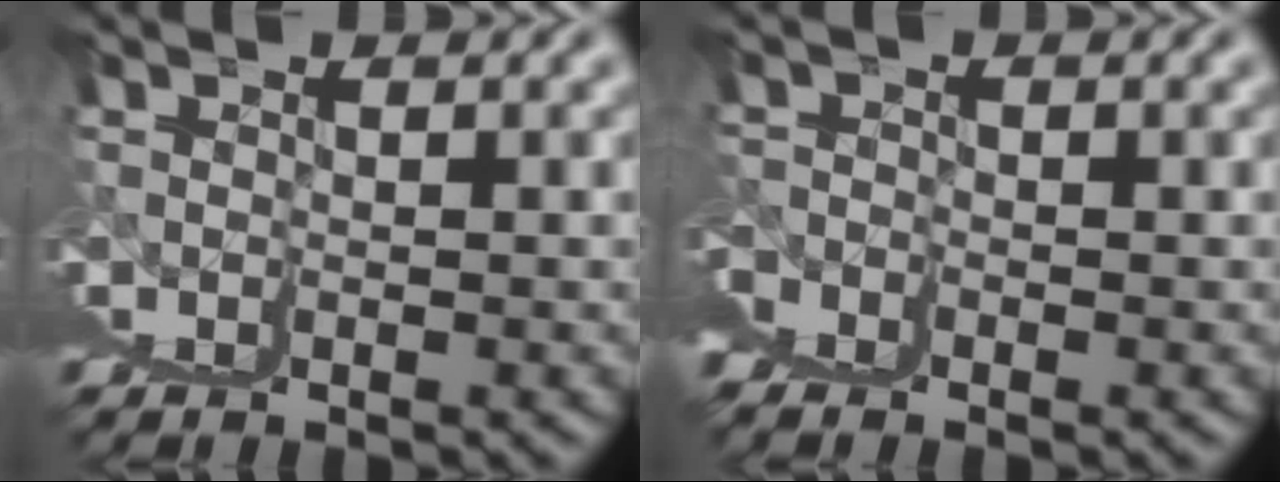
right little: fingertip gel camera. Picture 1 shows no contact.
{"total": 2.8, "force": [1.3, -2.4, -0.6], "torque": [0.025, 0.013, 0.024]}